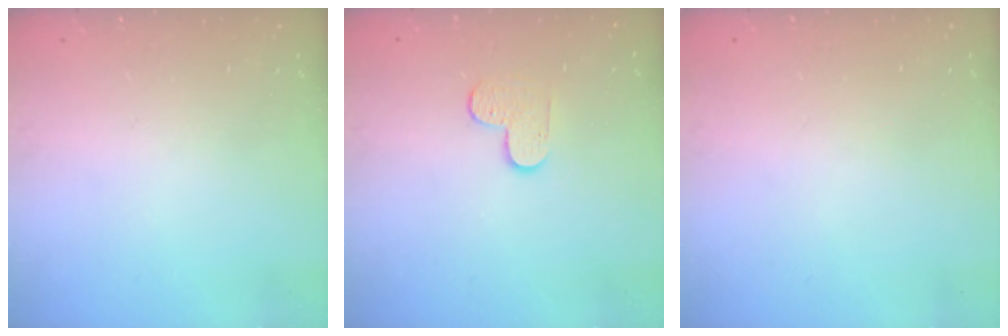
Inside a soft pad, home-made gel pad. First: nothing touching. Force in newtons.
{"total": 4.7, "press": 4.7, "slide": 0.5}
{"total": 0.8, "press": 0.8, "slide": 0.1}